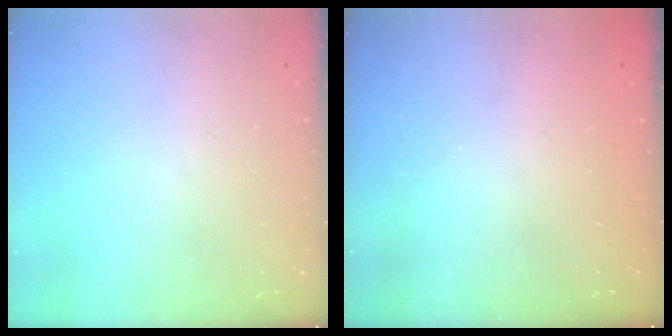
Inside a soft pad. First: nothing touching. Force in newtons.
{"total": 2.5, "press": 2.4, "slide": 0.8}